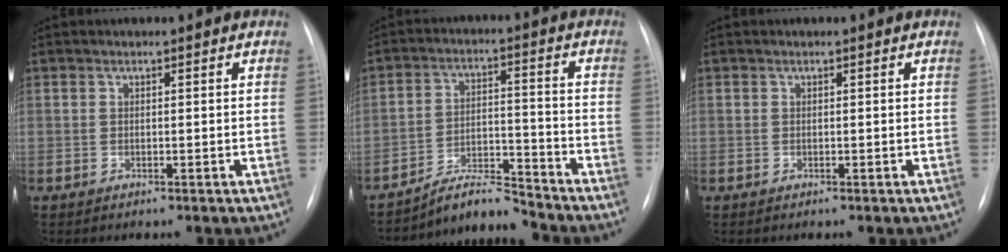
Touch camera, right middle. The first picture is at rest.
{"total": 6.5, "force": [-6.5, -0.3, 0.5], "torque": [-0.011, 0.009, -0.112]}
{"total": 0.0}